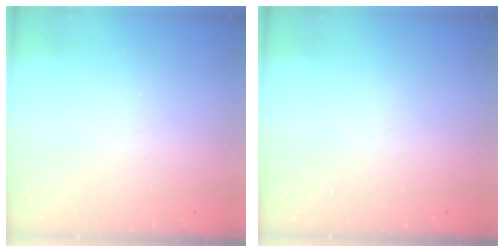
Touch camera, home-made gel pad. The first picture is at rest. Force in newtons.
{"total": 0.0}